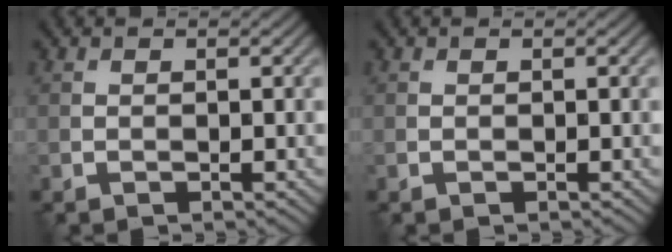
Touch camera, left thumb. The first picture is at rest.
{"total": 0.0}